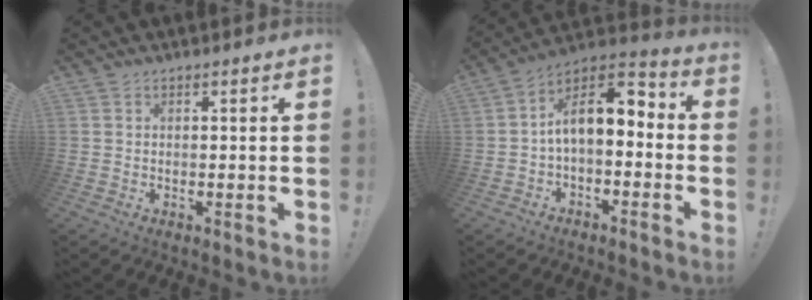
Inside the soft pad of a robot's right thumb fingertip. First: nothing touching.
{"total": 9.5, "force": [1.2, 5.5, 7.6], "torque": [-0.123, -0.005, 0.027]}